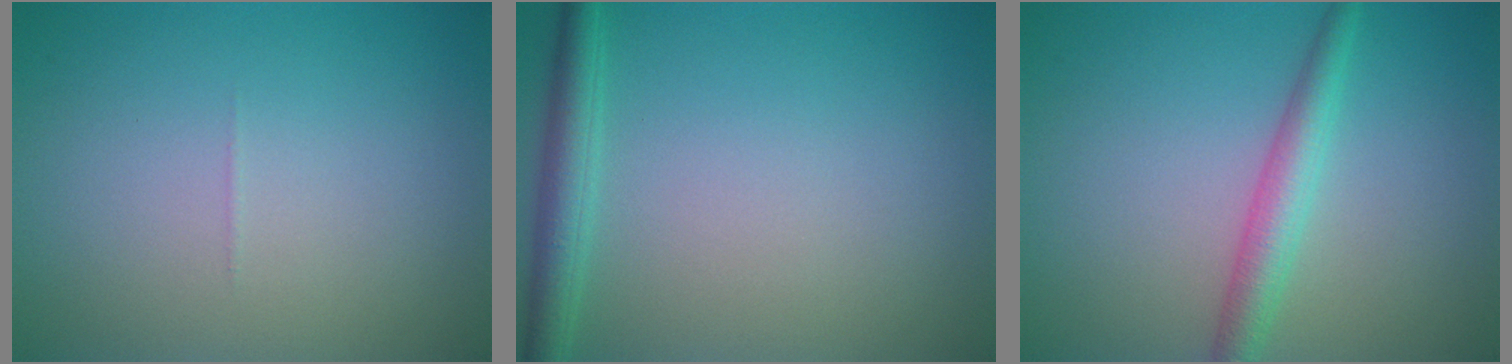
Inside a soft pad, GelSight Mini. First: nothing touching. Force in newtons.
{"total": 2.7, "press": 2.7, "slide": 0.1}
{"total": 3.0, "press": 3.0, "slide": 0.0}